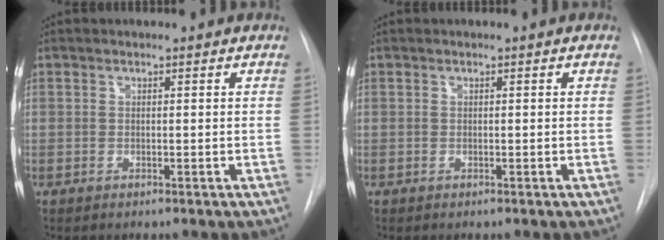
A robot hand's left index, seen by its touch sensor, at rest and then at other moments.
{"total": 0.0}